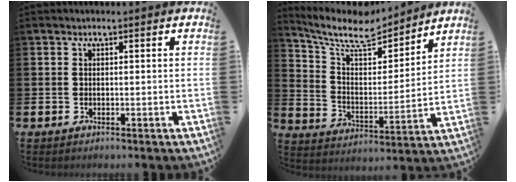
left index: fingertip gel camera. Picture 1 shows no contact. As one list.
[{"total": 9.1, "force": [8.0, 2.8, 3.3], "torque": [-0.101, -0.055, 0.139]}]